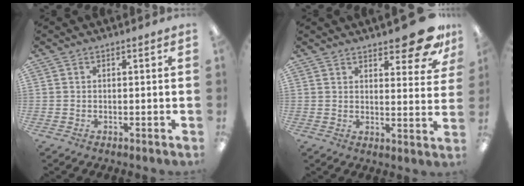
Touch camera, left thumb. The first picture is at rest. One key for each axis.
{"total": 12.7, "fx": 9.2, "fy": 3.8, "fz": 7.8, "tx": -0.085, "ty": -0.062, "tz": 0.152}